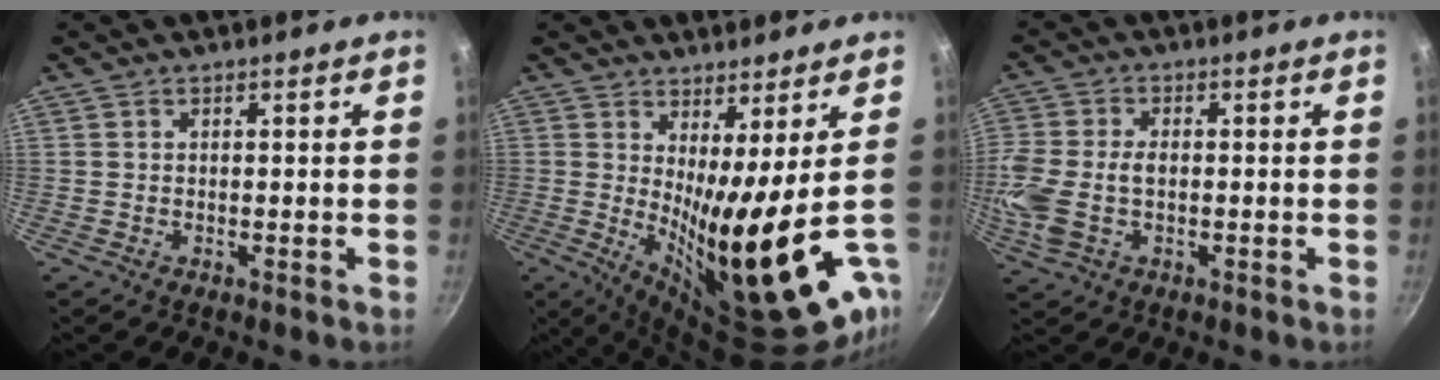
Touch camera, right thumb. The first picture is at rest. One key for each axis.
{"total": 20.1, "fx": -1.2, "fy": 3.5, "fz": 19.8, "tx": -0.270, "ty": -0.045, "tz": 0.007}
{"total": 9.8, "fx": -1.0, "fy": 6.2, "fz": 7.5, "tx": -0.168, "ty": 0.002, "tz": -0.026}